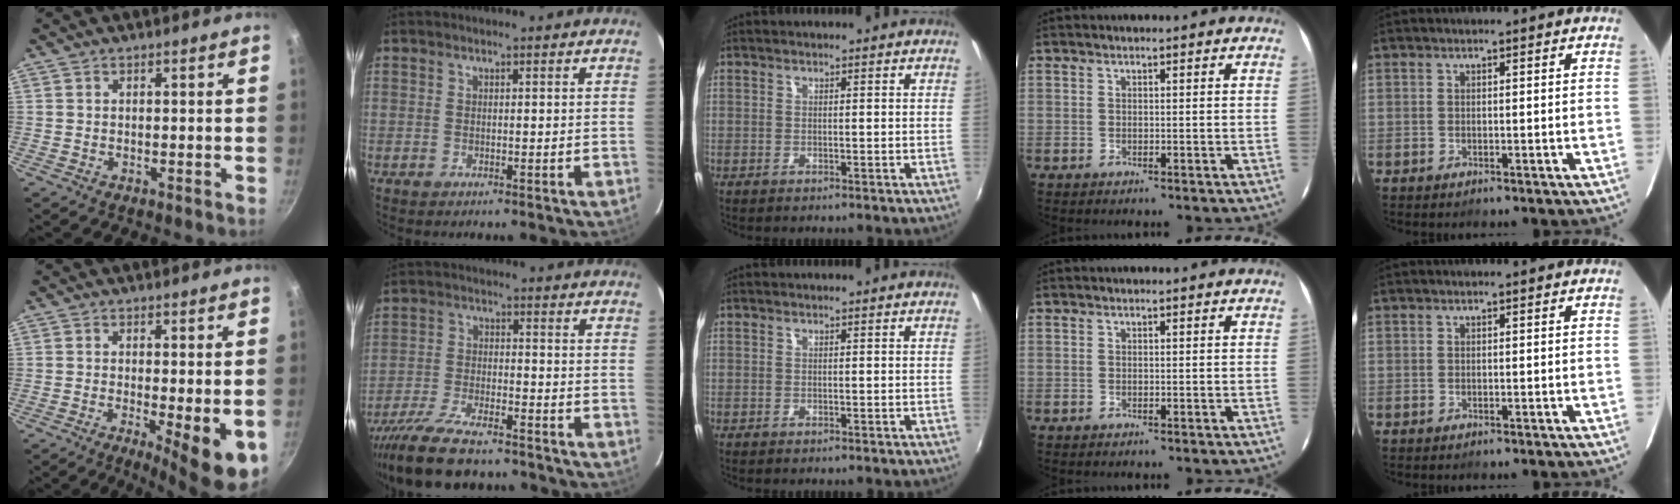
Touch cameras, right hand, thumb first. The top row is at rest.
{"thumb": {"total": 8.7, "force": [-2.3, 1.8, 8.2], "torque": [-0.106, -0.012, -0.024]}, "index": {"total": 16.1, "force": [-13.6, 4.2, 7.4], "torque": [-0.160, -0.030, -0.226]}}